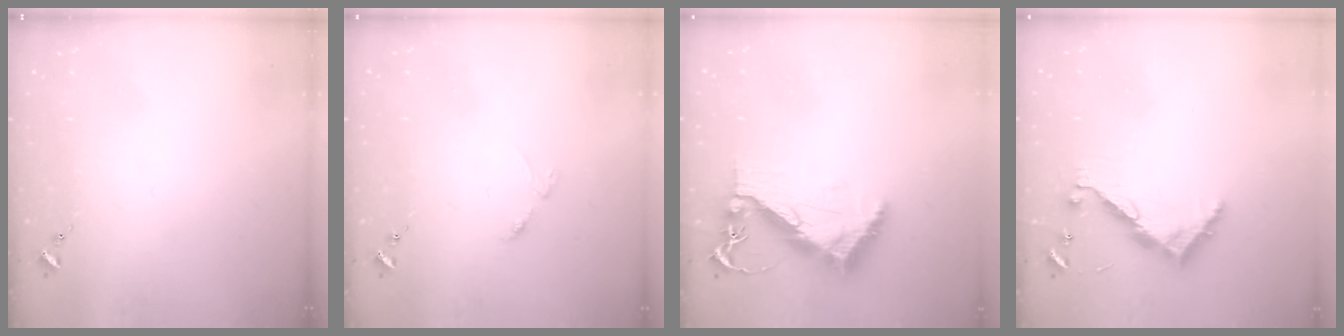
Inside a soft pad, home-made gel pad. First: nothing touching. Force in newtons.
{"total": 3.1, "press": 3.0, "slide": 0.5}
{"total": 11.1, "press": 11.0, "slide": 1.3}
{"total": 9.0, "press": 9.0, "slide": 0.5}